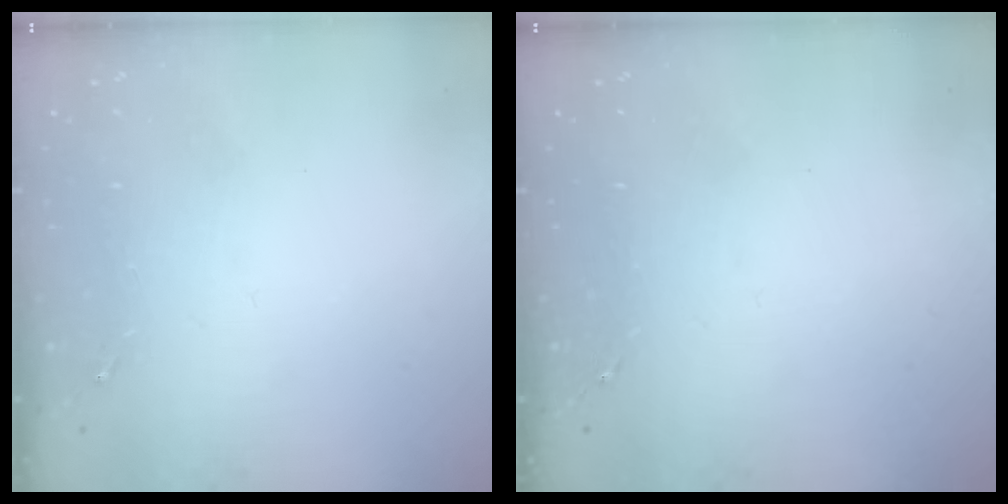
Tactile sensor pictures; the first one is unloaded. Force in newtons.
{"total": 0.0}